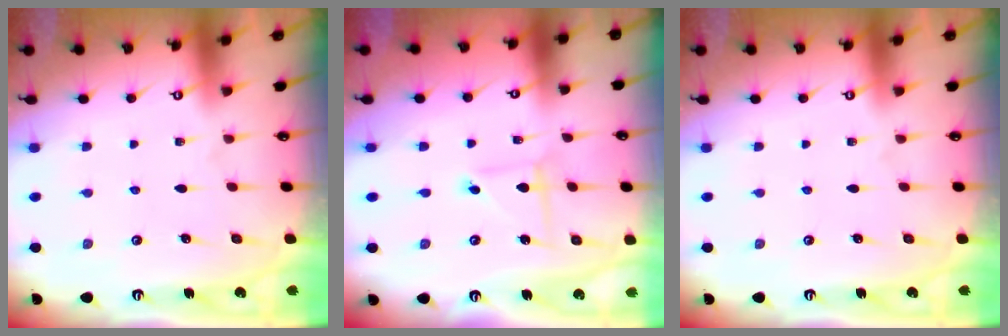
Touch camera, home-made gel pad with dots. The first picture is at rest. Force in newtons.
{"total": 2.2, "press": 2.2, "slide": 0.3}
{"total": 0.0}